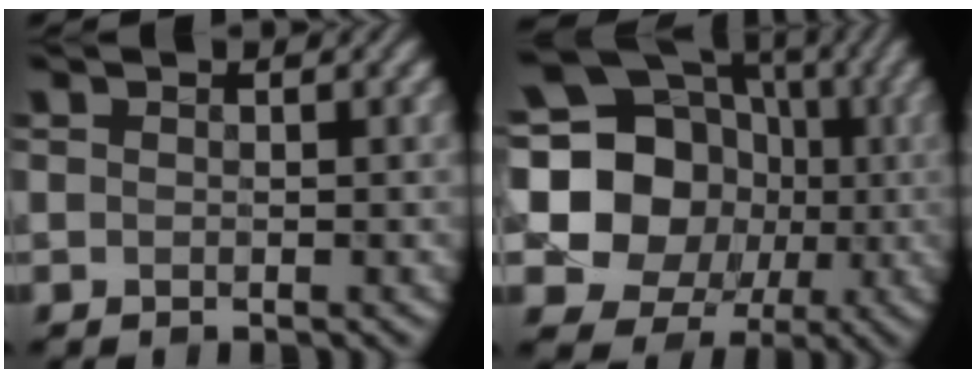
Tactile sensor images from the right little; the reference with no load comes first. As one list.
[{"total": 16.1, "force": [0.8, 14.2, 7.4], "torque": [-0.151, 0.011, -0.019]}]